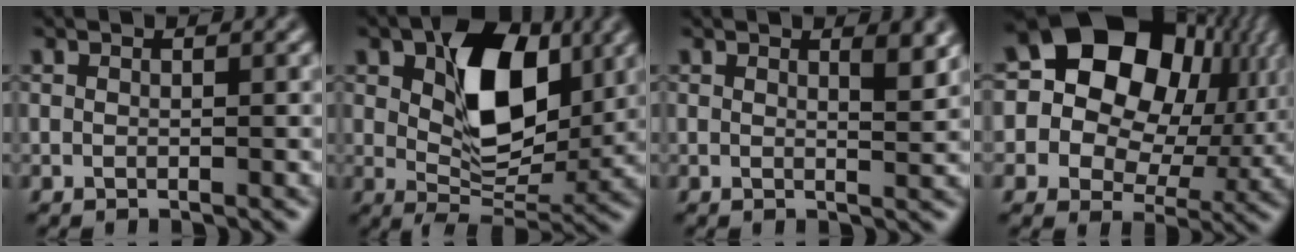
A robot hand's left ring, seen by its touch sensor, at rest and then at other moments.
{"total": 9.1, "force": [2.5, 5.2, 7.1], "torque": [-0.116, 0.005, 0.040]}
{"total": 2.3, "force": [1.4, 0.8, 1.7], "torque": [-0.007, 0.004, 0.017]}
{"total": 17.6, "force": [4.6, 13.5, 10.3], "torque": [-0.189, 0.047, 0.077]}